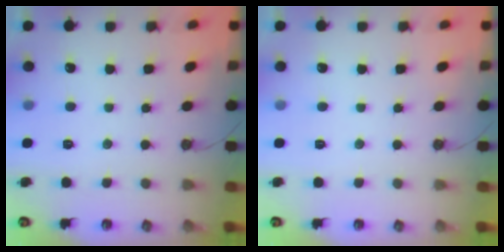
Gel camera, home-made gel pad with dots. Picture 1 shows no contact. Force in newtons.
{"total": 0.0}